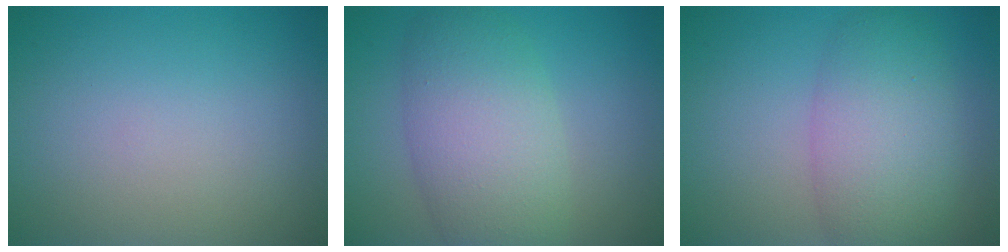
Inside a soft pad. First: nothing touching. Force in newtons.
{"total": 7.0, "press": 7.0, "slide": 0.4}
{"total": 6.1, "press": 6.1, "slide": 0.2}